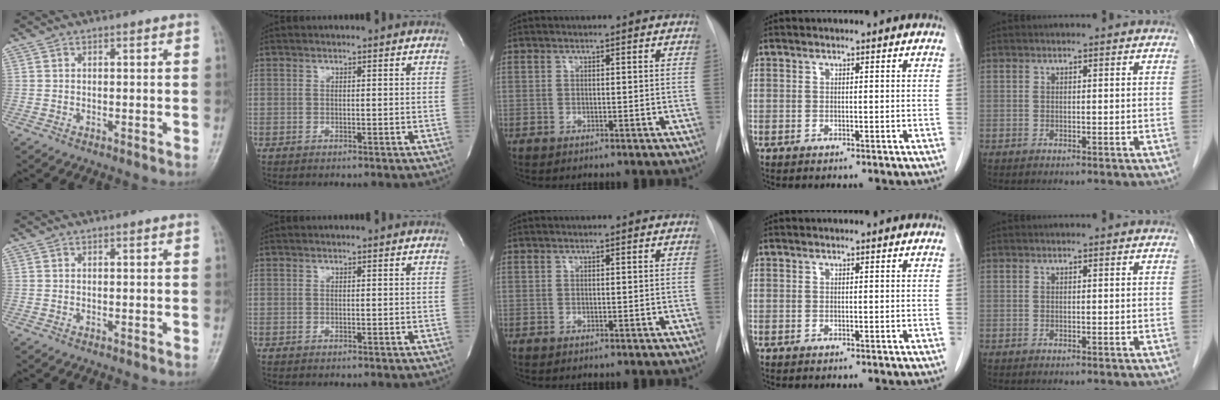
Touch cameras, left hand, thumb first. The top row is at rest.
{}